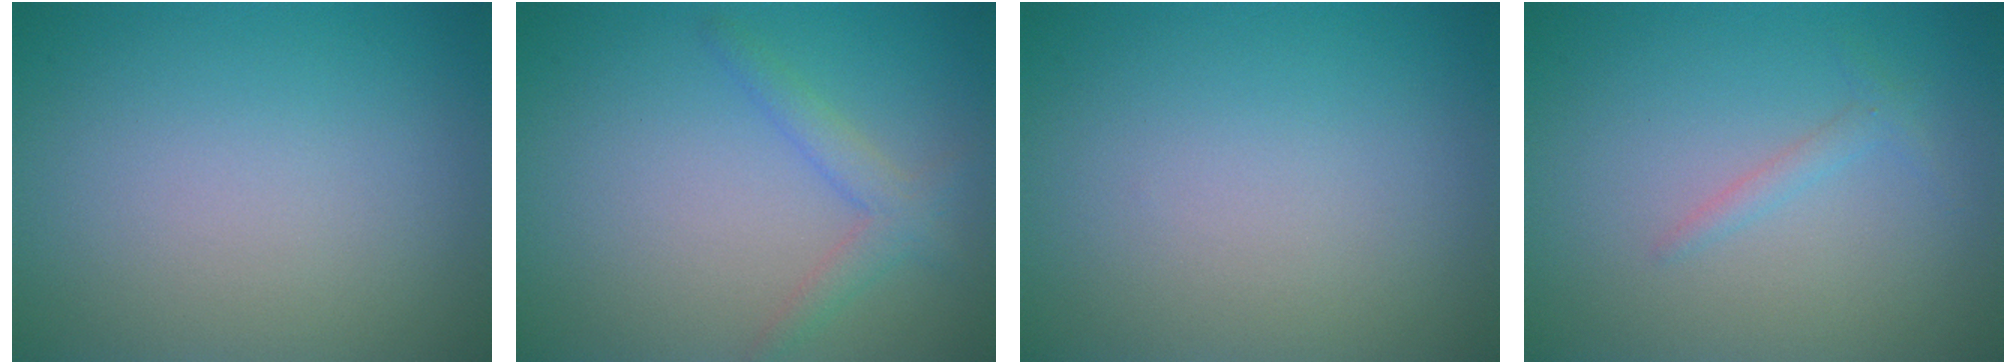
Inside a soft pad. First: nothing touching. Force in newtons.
{"total": 2.1, "press": 2.1, "slide": 0.1}
{"total": 0.0}
{"total": 0.9, "press": 0.9, "slide": 0.1}